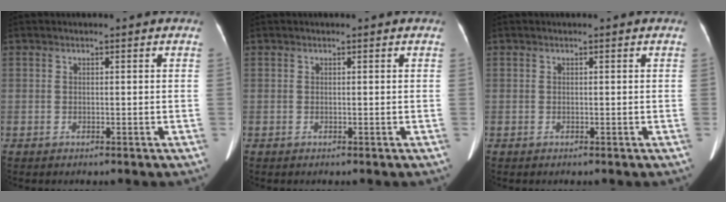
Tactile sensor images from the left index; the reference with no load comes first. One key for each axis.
{"total": 0.0}
{"total": 0.0}